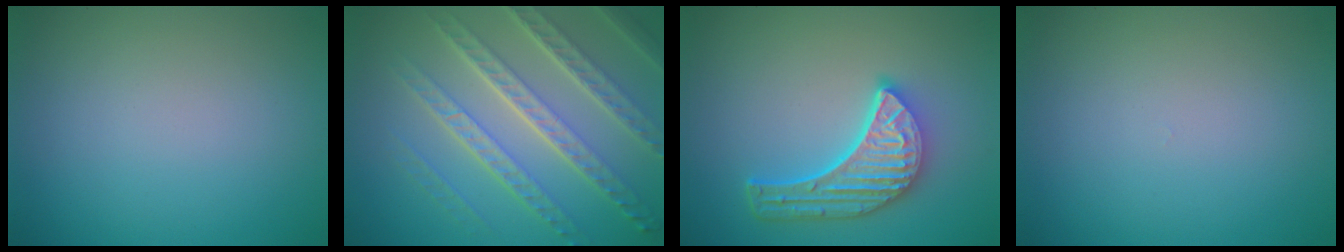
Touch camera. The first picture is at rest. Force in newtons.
{"total": 7.4, "press": 5.3, "slide": 5.3}
{"total": 5.6, "press": 4.4, "slide": 3.6}
{"total": 0.0}